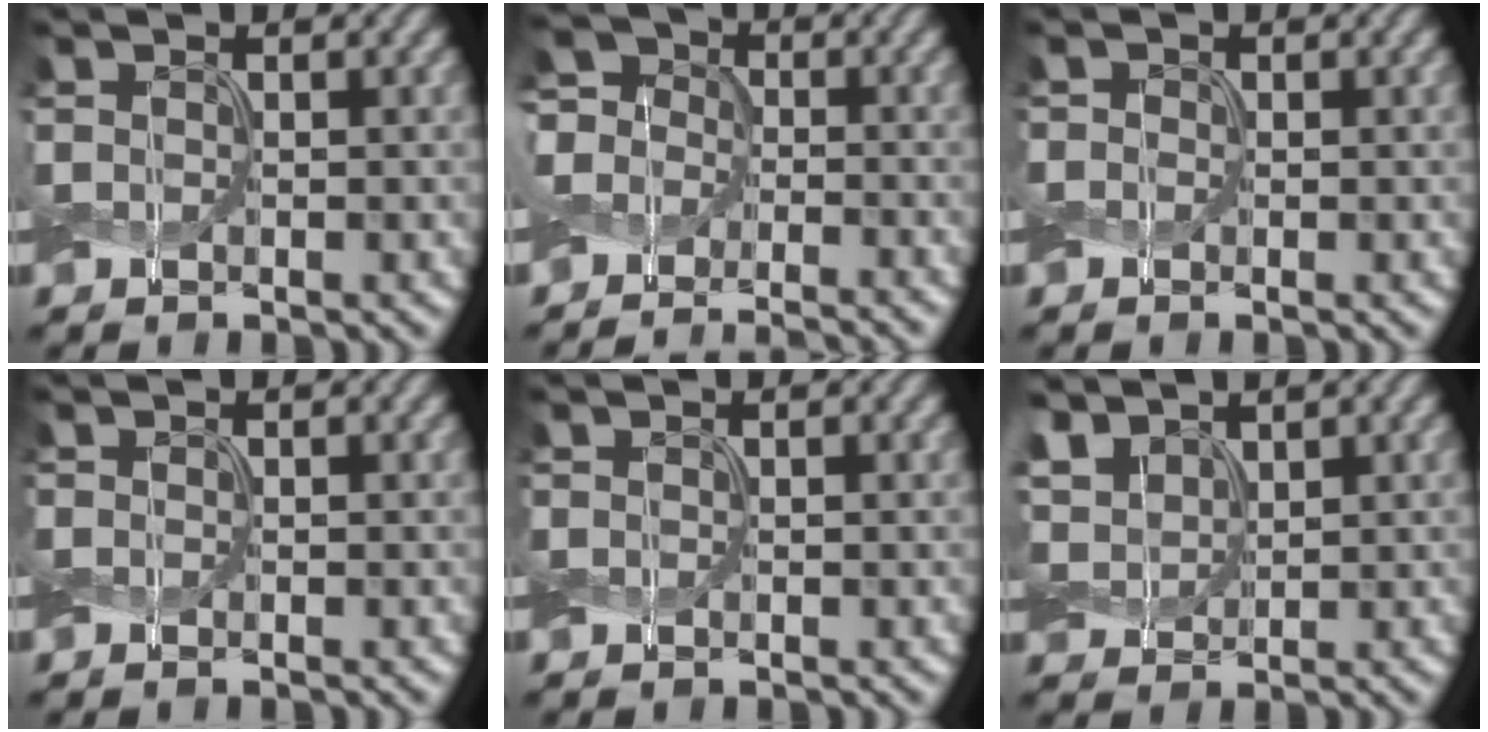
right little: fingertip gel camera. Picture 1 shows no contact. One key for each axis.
{"total": 7.6, "fx": -4.9, "fy": 4.8, "fz": 3.1, "tx": -0.044, "ty": 0.002, "tz": -0.093}
{"total": 0.6, "fx": 0.0, "fy": 0.6, "fz": 0.1, "tx": 0.001, "ty": 0.002, "tz": -0.002}
{"total": 0.0}
{"total": 0.0}
{"total": 3.8, "fx": 2.3, "fy": 2.4, "fz": 2.0, "tx": -0.057, "ty": 0.013, "tz": 0.037}